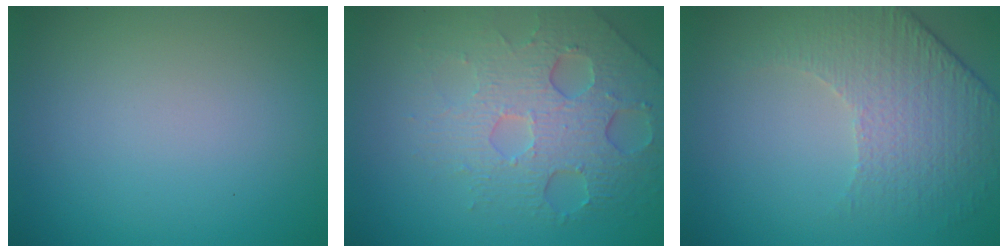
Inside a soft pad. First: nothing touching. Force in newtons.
{"total": 6.4, "press": 4.7, "slide": 4.3}
{"total": 4.9, "press": 3.6, "slide": 3.3}